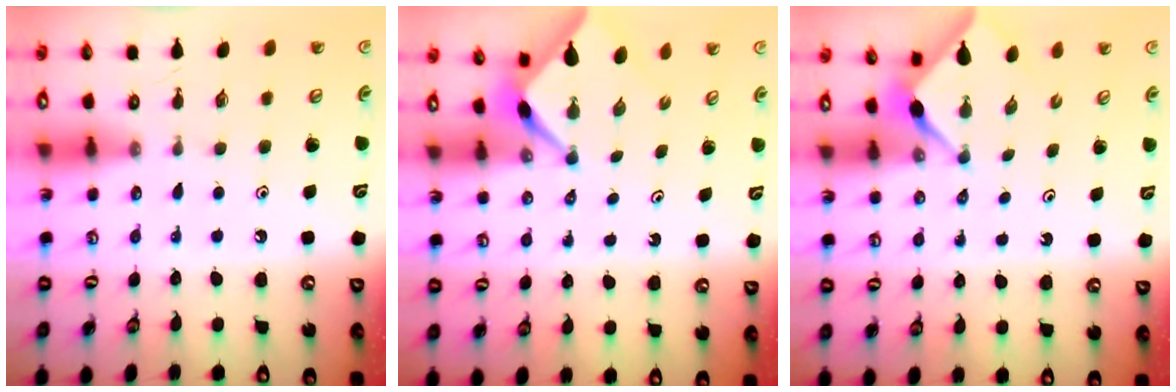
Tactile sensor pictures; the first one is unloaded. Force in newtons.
{"total": 2.4, "press": 2.4, "slide": 0.3}
{"total": 2.9, "press": 2.9, "slide": 0.3}